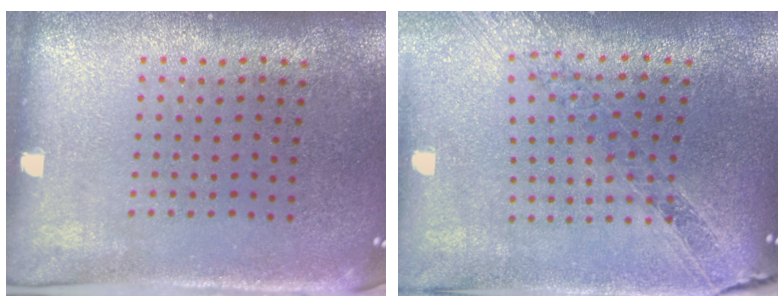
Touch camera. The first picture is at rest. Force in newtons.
{"total": 1.1, "press": 1.1, "slide": 0.2}